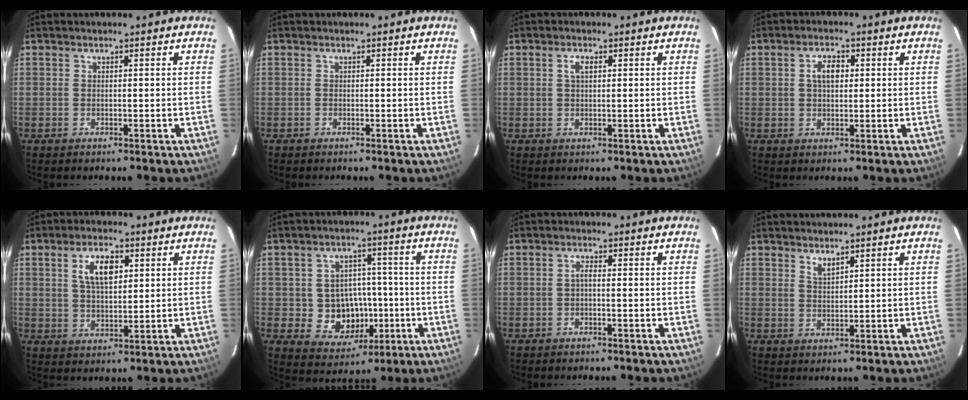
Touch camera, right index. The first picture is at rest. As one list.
[{"total": 0.0}, {"total": 2.1, "force": [0.7, 1.0, 1.7], "torque": [-0.033, 0.005, 0.011]}, {"total": 3.9, "force": [0.8, 2.2, 3.1], "torque": [-0.053, 0.011, 0.016]}, {"total": 7.3, "force": [2.6, 3.3, 5.9], "torque": [-0.109, 0.010, 0.050]}, {"total": 9.9, "force": [-1.8, 8.7, 4.2], "torque": [-0.094, 0.012, -0.009]}, {"total": 1.6, "force": [-0.3, 0.4, 1.5], "torque": [-0.029, 0.007, -0.008]}, {"total": 2.3, "force": [1.9, 0.6, 1.2], "torque": [-0.021, -0.001, 0.033]}]